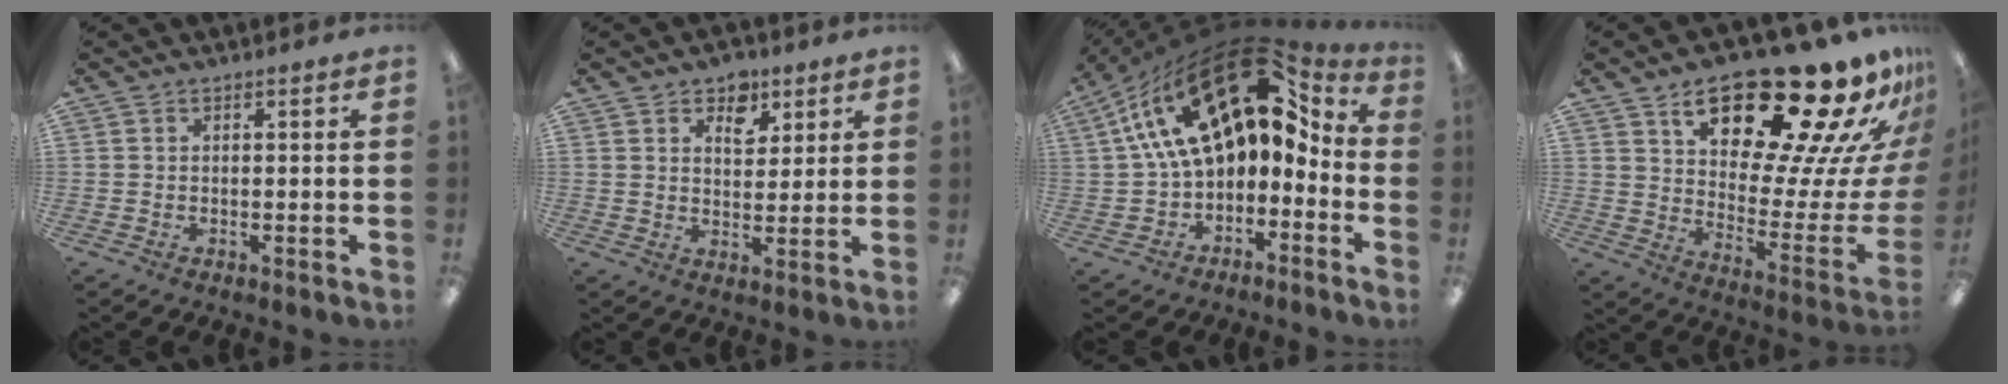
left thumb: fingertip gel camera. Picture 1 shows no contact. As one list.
[{"total": 6.7, "force": [4.3, 4.2, 3.0], "torque": [-0.025, -0.017, 0.071]}, {"total": 23.5, "force": [10.3, 12.2, 17.2], "torque": [-0.311, -0.052, 0.180]}, {"total": 27.7, "force": [18.6, 9.4, 18.3], "torque": [-0.254, -0.132, 0.303]}]